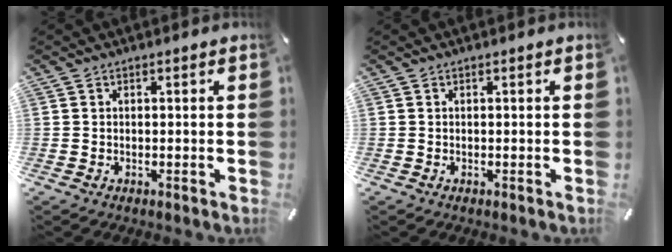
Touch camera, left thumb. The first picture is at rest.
{"total": 0.0}